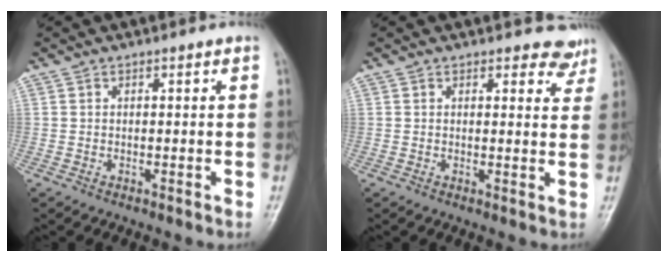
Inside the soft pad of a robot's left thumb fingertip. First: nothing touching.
{"total": 4.2, "force": [3.6, 1.9, 0.9], "torque": [0.016, -0.025, 0.030]}